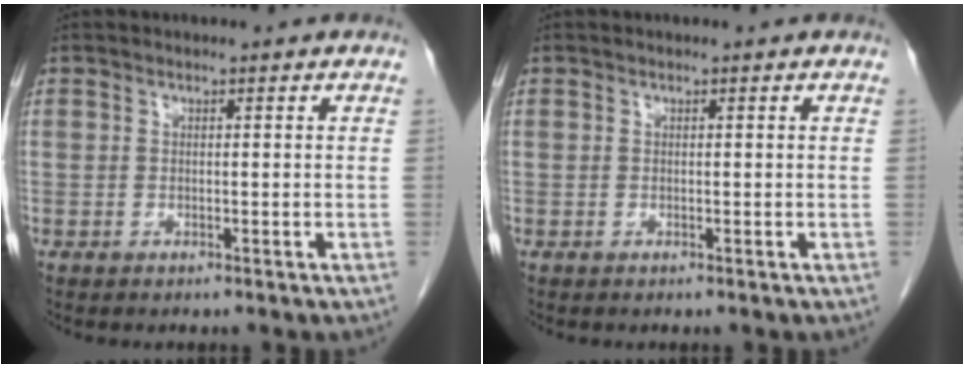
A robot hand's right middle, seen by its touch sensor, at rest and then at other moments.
{"total": 0.0}